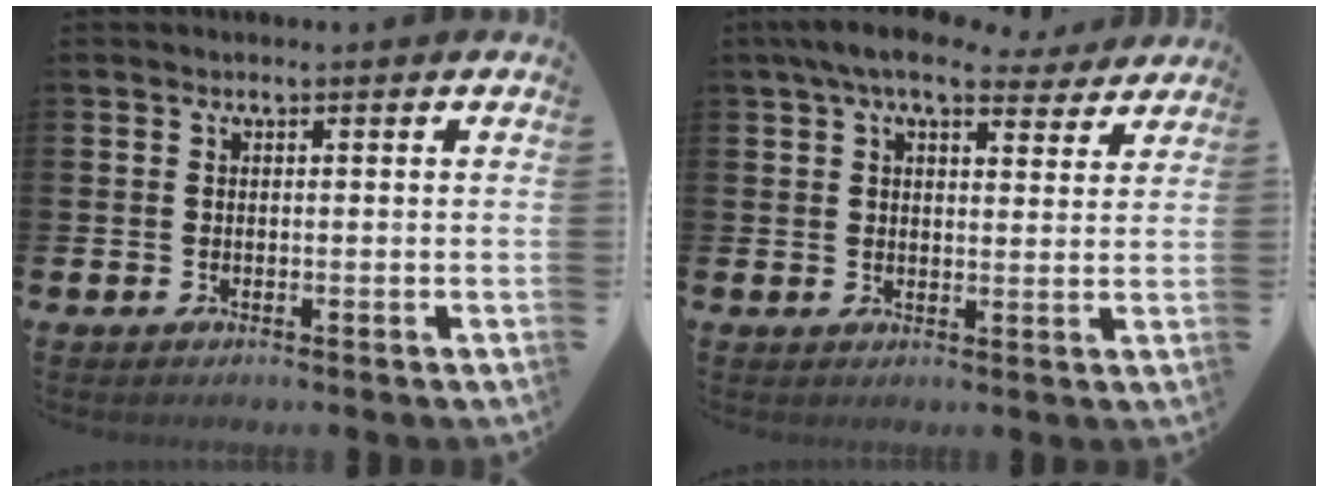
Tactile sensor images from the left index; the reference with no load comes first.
{"total": 7.2, "force": [6.2, 2.2, 3.1], "torque": [-0.061, -0.022, 0.109]}